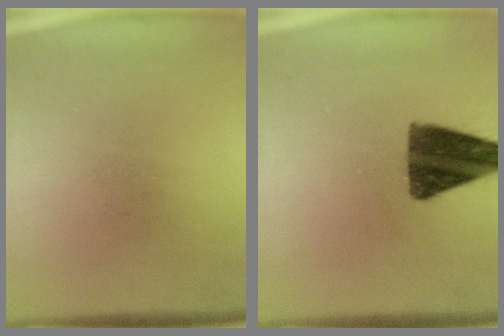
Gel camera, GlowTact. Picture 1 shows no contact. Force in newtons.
{"total": 12.4}